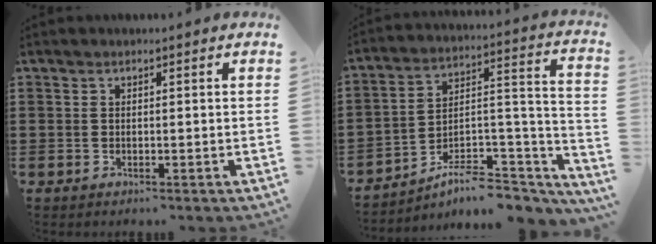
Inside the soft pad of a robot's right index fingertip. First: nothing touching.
{"total": 6.4, "force": [-5.1, 2.2, 3.3], "torque": [-0.048, 0.000, -0.096]}